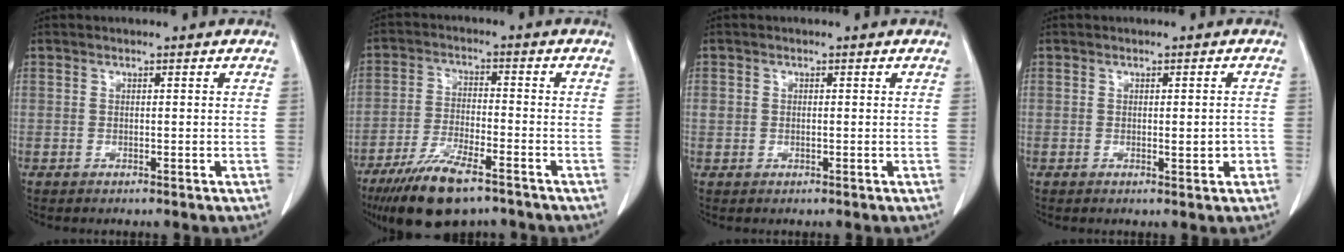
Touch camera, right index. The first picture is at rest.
{"total": 11.4, "force": [-8.0, 3.0, 7.6], "torque": [-0.140, -0.021, -0.141]}
{"total": 1.5, "force": [0.1, 1.2, 0.9], "torque": [-0.020, 0.011, 0.005]}
{"total": 2.1, "force": [-0.4, 0.8, 1.9], "torque": [-0.025, 0.000, -0.001]}